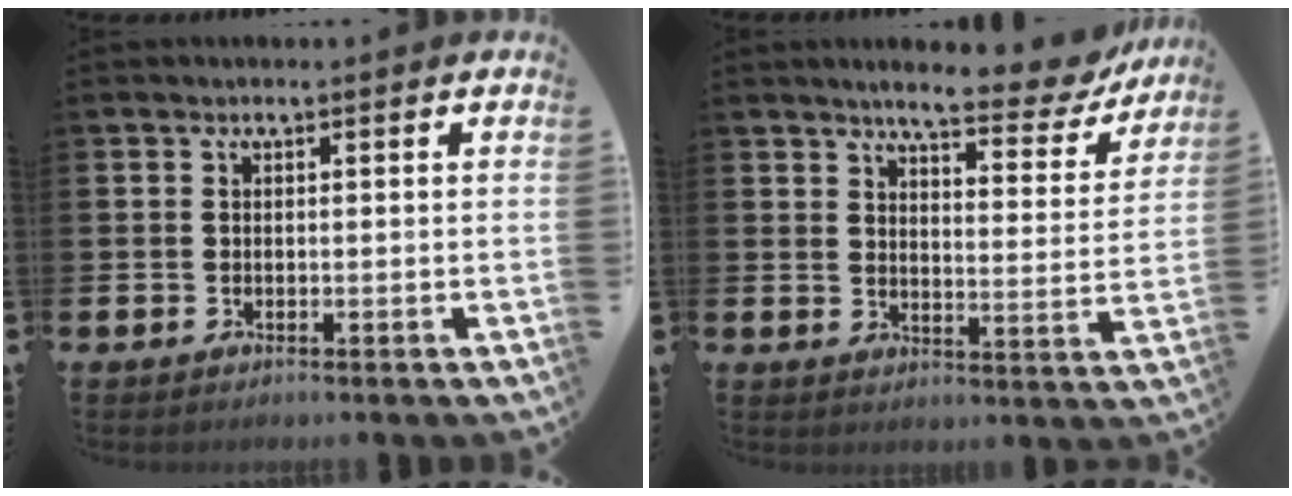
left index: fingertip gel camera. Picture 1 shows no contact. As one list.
[{"total": 6.7, "force": [6.0, 1.1, 2.7], "torque": [-0.051, -0.040, 0.098]}]